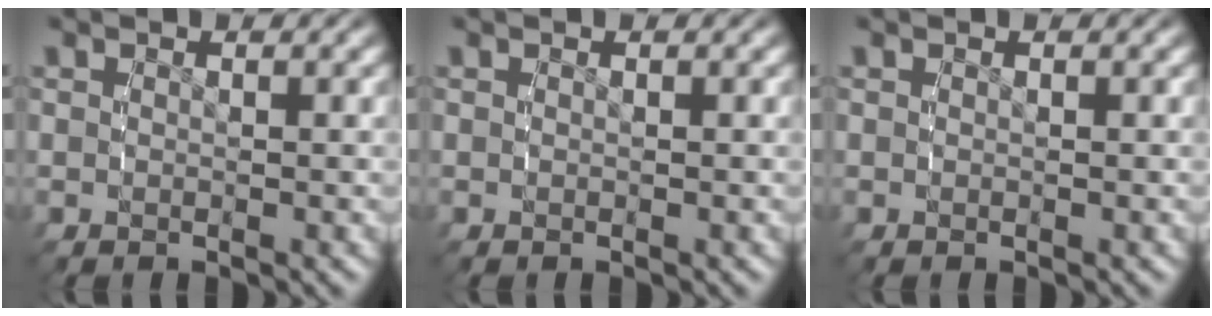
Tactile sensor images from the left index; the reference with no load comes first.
{"total": 0.0}
{"total": 0.0}